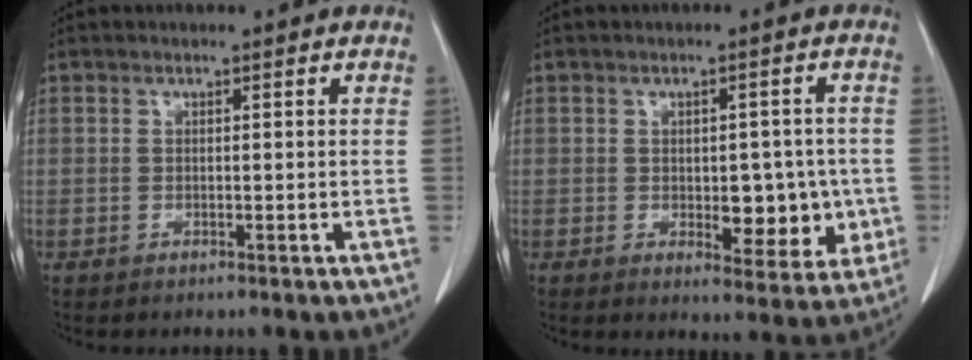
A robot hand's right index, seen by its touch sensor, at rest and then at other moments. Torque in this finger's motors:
{"motor_torque": [0.22, 0.31, 0.14, 0.06]}